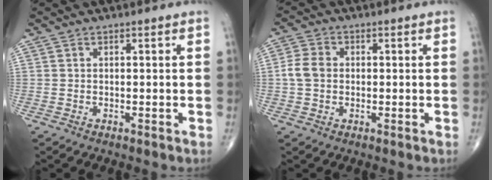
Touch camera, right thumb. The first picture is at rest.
{"total": 4.6, "force": [-0.1, 3.6, 2.9], "torque": [-0.058, 0.010, -0.007]}